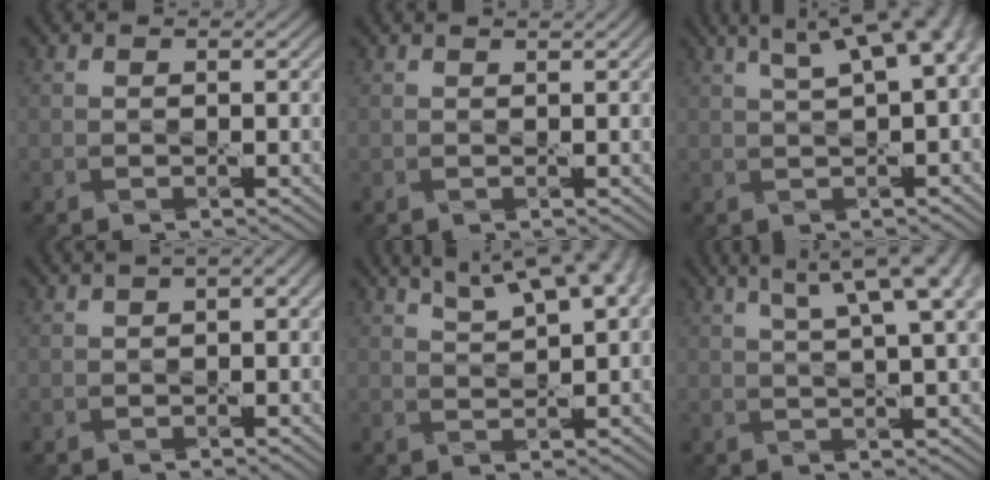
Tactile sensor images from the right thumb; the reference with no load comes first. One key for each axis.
{"total": 0.7, "fx": 0.6, "fy": 0.2, "fz": 0.4, "tx": -0.006, "ty": 0.001, "tz": -0.002}
{"total": 9.4, "fx": 3.7, "fy": 3.4, "fz": 7.9, "tx": -0.104, "ty": 0.031, "tz": 0.046}
{"total": 4.4, "fx": 1.2, "fy": 1.8, "fz": 3.8, "tx": -0.047, "ty": 0.014, "tz": 0.007}
{"total": 9.5, "fx": 5.7, "fy": 2.9, "fz": 7.0, "tx": -0.108, "ty": 0.023, "tz": 0.077}
{"total": 9.9, "fx": 4.9, "fy": 2.4, "fz": 8.2, "tx": -0.102, "ty": 0.030, "tz": 0.064}